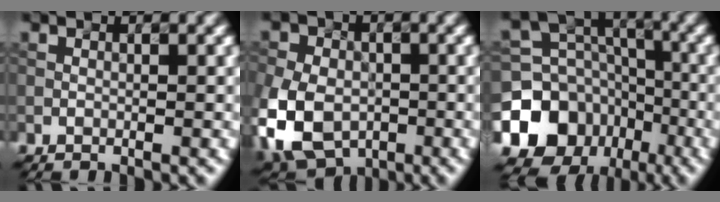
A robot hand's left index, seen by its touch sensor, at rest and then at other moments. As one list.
[{"total": 11.2, "force": [-4.6, 8.1, 6.3], "torque": [-0.113, -0.032, -0.085]}, {"total": 13.8, "force": [-6.8, 11.5, 3.5], "torque": [-0.082, -0.037, -0.122]}]